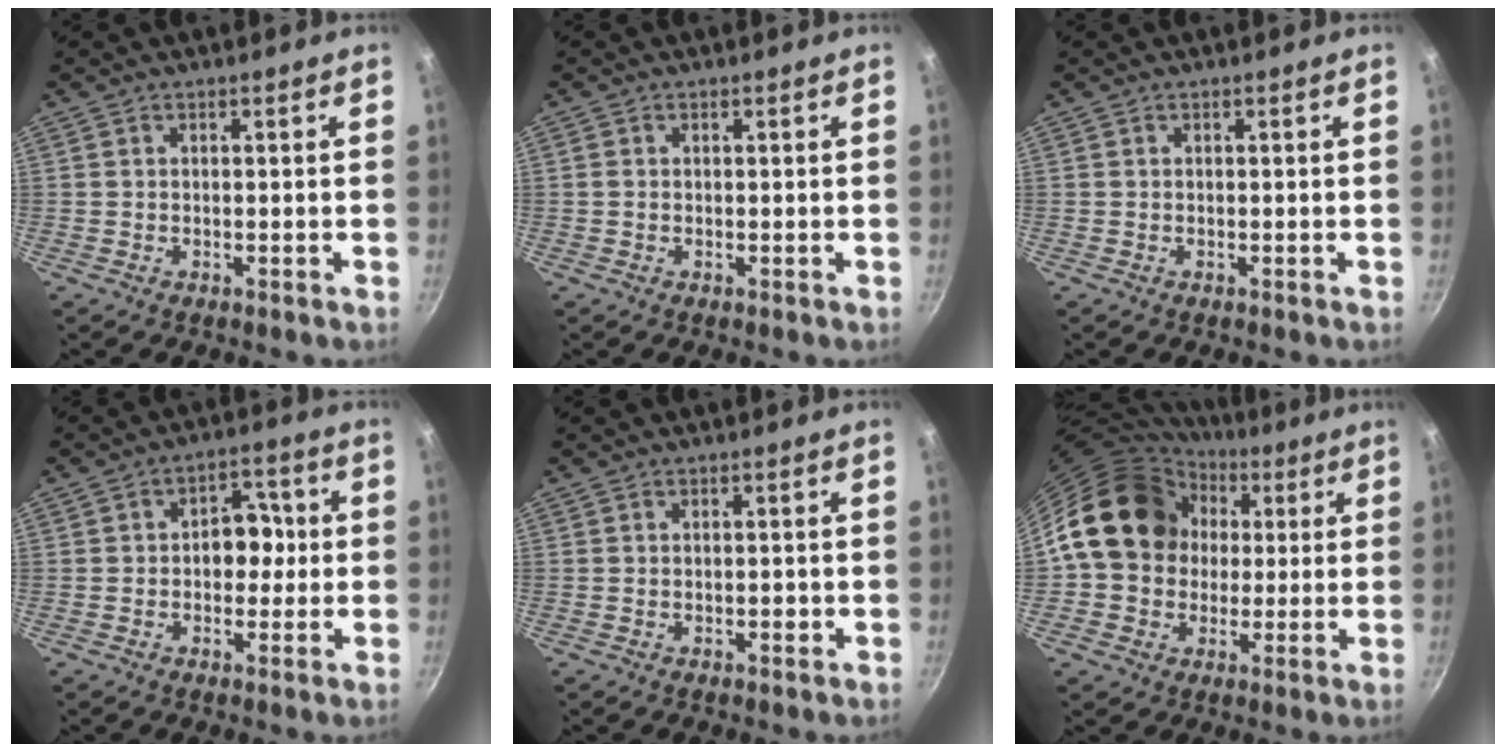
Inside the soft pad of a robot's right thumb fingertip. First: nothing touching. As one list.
[{"total": 0.7, "force": [0.2, 0.6, 0.4], "torque": [-0.007, 0.003, 0.003]}, {"total": 0.0}, {"total": 7.2, "force": [-0.1, 5.4, 4.8], "torque": [-0.010, 0.020, -0.007]}, {"total": 1.1, "force": [-0.3, 0.6, 0.9], "torque": [-0.010, 0.003, -0.005]}, {"total": 18.5, "force": [3.2, 15.4, 9.7], "torque": [-0.135, 0.034, 0.048]}]